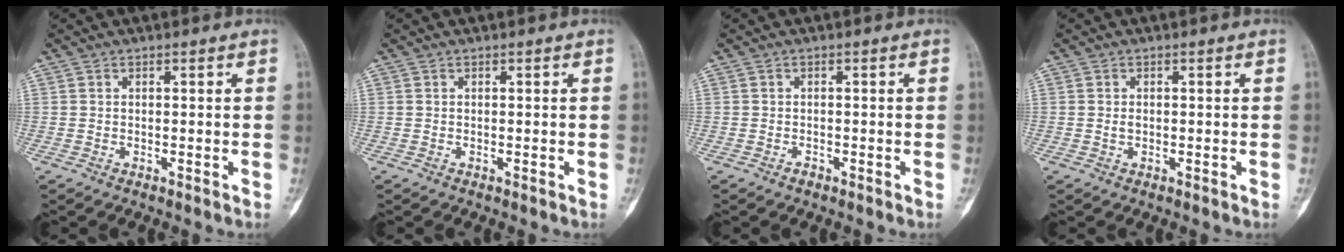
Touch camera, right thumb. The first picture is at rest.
{"total": 0.0}
{"total": 0.8, "force": [-0.6, 0.5, 0.3], "torque": [-0.002, 0.003, -0.013]}
{"total": 0.9, "force": [0.0, 0.6, 0.6], "torque": [-0.008, -0.002, 0.000]}